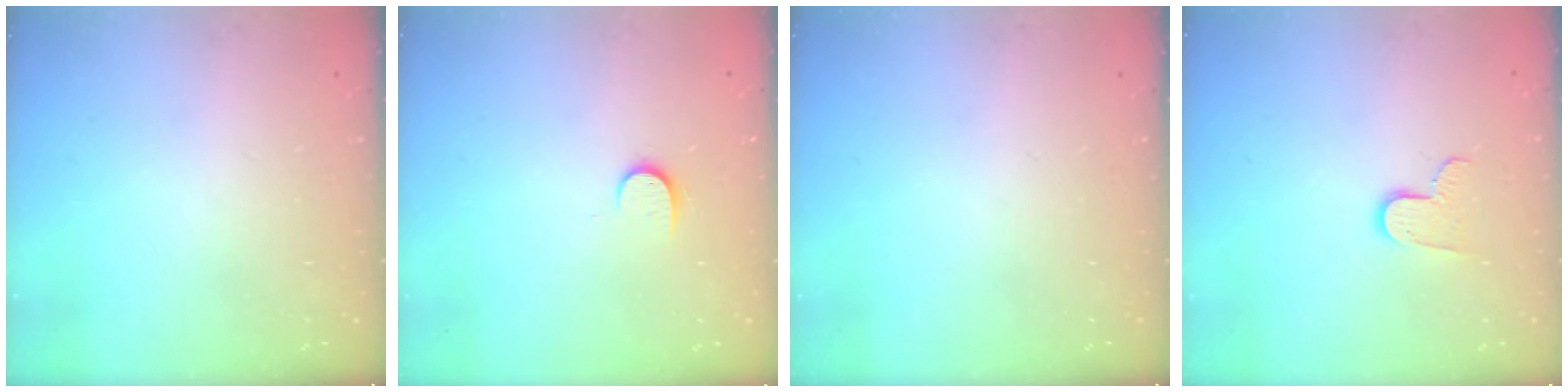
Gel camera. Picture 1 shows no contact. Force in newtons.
{"total": 6.3, "press": 6.3, "slide": 0.6}
{"total": 0.0}
{"total": 7.2, "press": 7.2, "slide": 0.4}